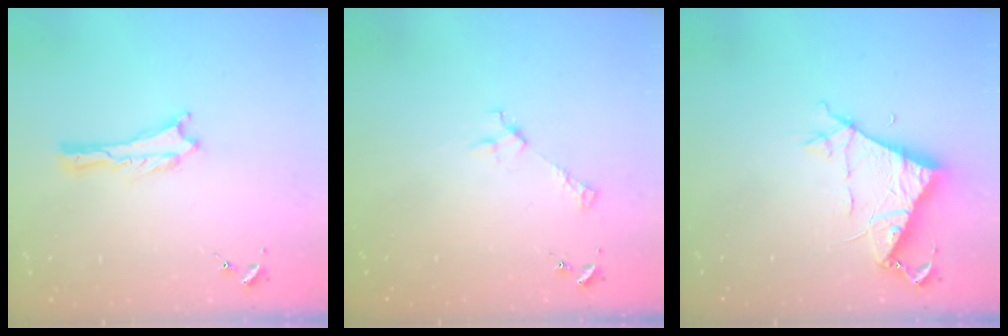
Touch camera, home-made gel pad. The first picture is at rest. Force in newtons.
{"total": 2.9, "press": 2.9, "slide": 0.2}
{"total": 8.3, "press": 8.3, "slide": 0.6}